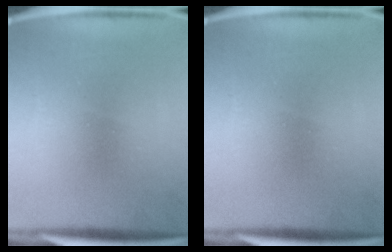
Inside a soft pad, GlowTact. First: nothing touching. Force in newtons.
{"total": 0.0}